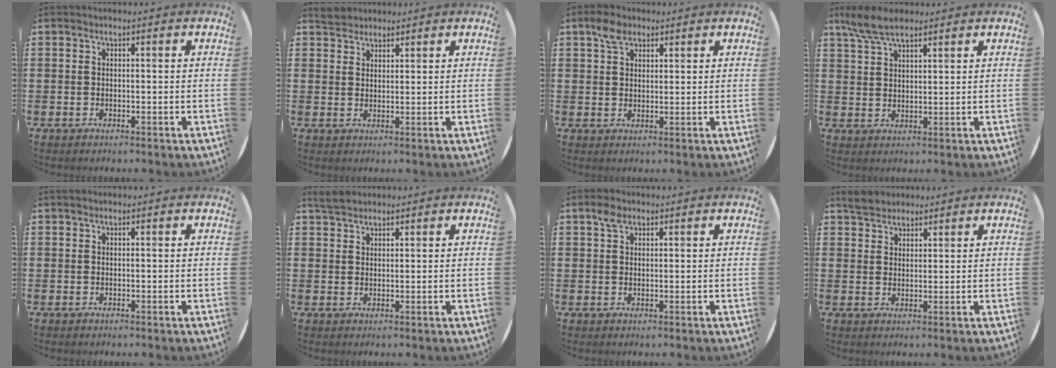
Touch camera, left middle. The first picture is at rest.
{"total": 2.4, "force": [2.3, 0.9, 0.0], "torque": [0.003, 0.002, 0.044]}
{"total": 3.5, "force": [2.4, 2.0, 1.5], "torque": [-0.019, -0.001, 0.042]}
{"total": 5.8, "force": [4.7, 1.8, 2.9], "torque": [-0.067, -0.004, 0.088]}
{"total": 0.0}
{"total": 2.3, "force": [2.2, 0.7, 0.5], "torque": [-0.007, 0.003, 0.041]}
{"total": 2.1, "force": [1.4, 1.2, 1.0], "torque": [-0.014, 0.001, 0.024]}
{"total": 3.0, "force": [2.7, 1.2, 0.0], "torque": [-0.001, 0.002, 0.053]}